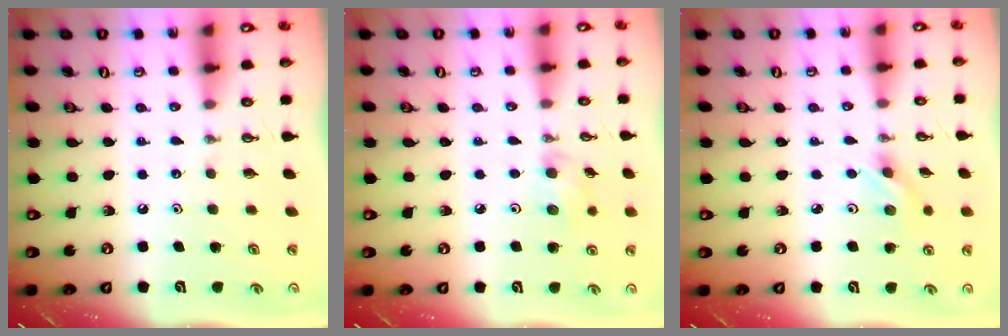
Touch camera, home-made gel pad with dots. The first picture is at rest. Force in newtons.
{"total": 6.9, "press": 5.4, "slide": 4.3}
{"total": 2.6, "press": 2.3, "slide": 1.1}